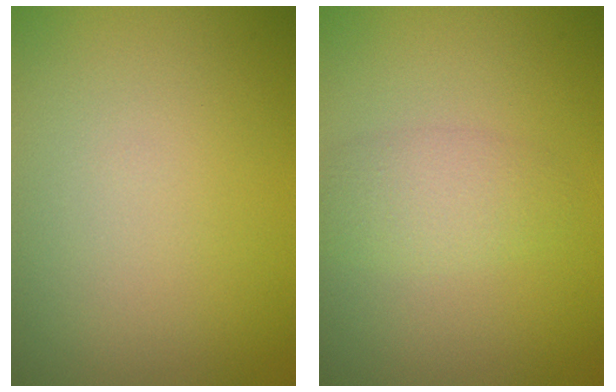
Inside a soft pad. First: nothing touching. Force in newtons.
{"total": 2.4, "press": 2.4, "slide": 0.1}